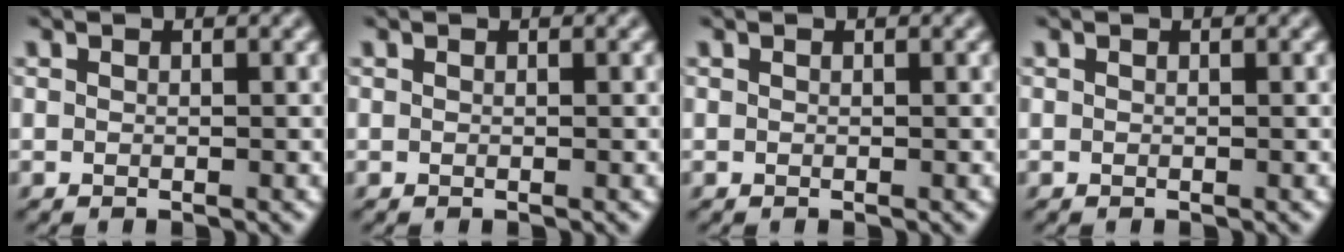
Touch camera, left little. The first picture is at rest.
{"total": 0.0}
{"total": 0.0}
{"total": 0.0}